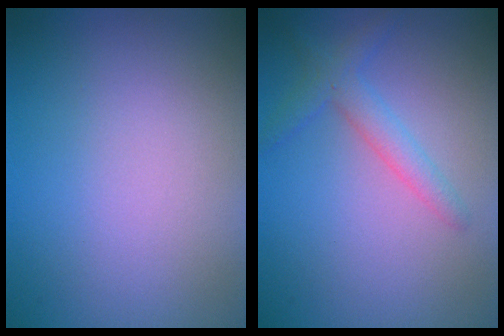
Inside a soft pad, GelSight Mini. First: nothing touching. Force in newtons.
{"total": 2.4, "press": 2.4, "slide": 0.1}